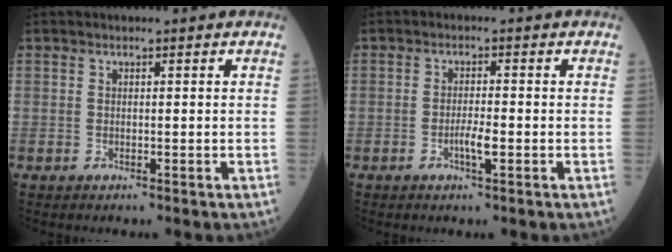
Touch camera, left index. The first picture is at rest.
{"total": 2.3, "force": [-1.0, 0.3, 2.1], "torque": [-0.034, -0.001, -0.018]}